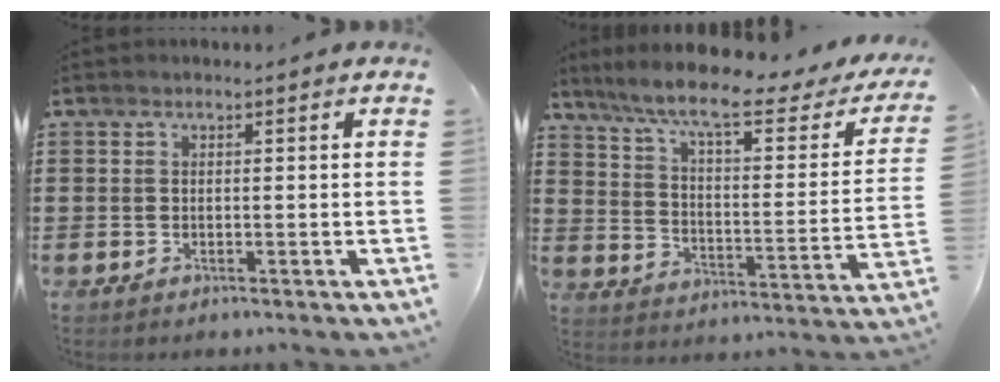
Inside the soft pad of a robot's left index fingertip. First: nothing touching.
{"total": 9.6, "force": [7.3, 1.2, 6.1], "torque": [-0.138, -0.043, 0.119]}